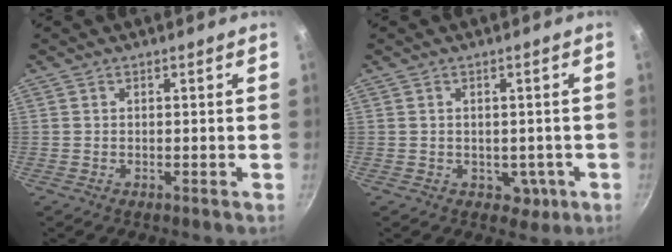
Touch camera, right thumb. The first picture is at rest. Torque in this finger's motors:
{"motor_torque": [-0.27, 0.00, -0.23, 0.08, 0.07]}